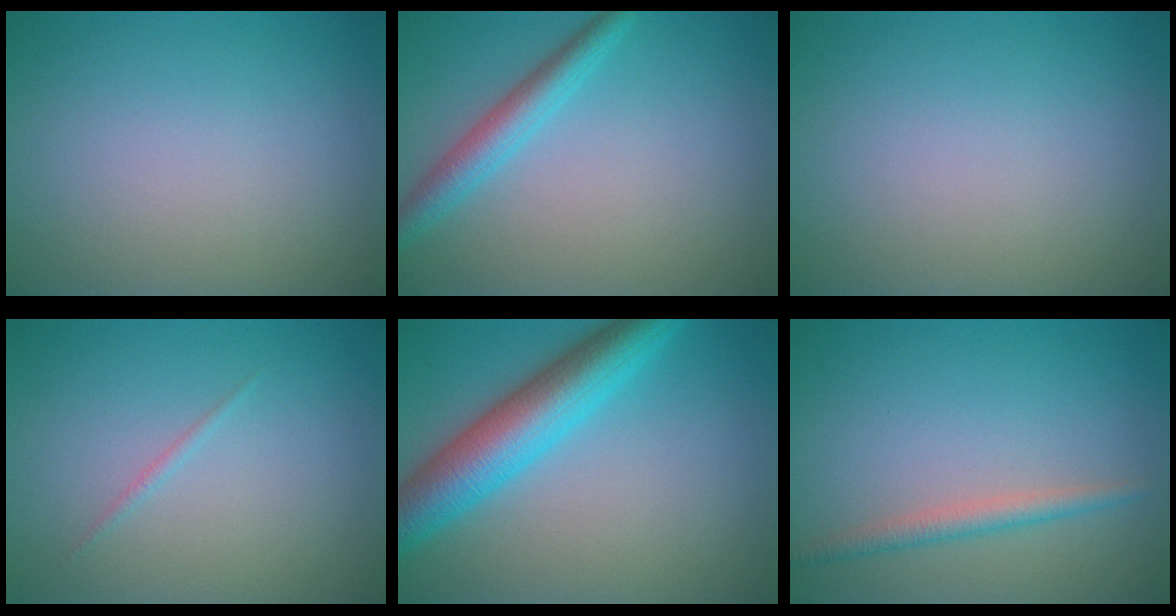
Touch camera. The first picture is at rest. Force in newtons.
{"total": 3.1, "press": 3.1, "slide": 0.1}
{"total": 0.0}
{"total": 0.6, "press": 0.6, "slide": 0.0}
{"total": 7.4, "press": 7.4, "slide": 0.1}
{"total": 2.0, "press": 2.0, "slide": 0.0}